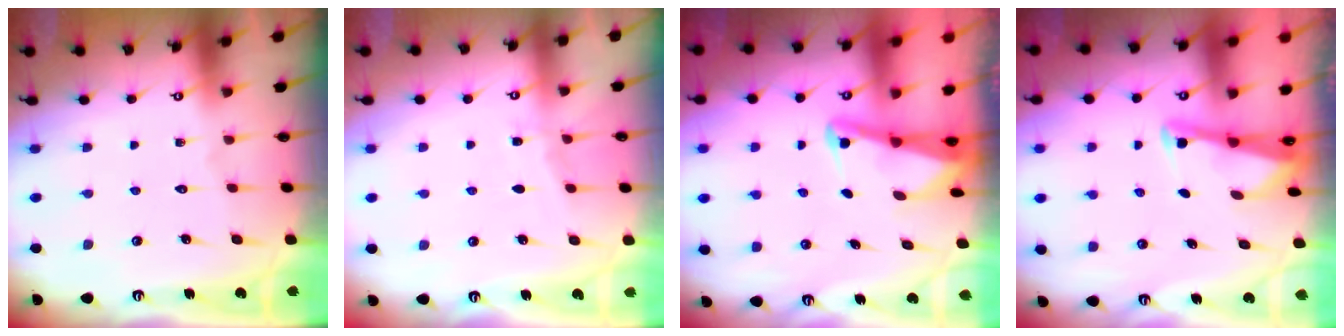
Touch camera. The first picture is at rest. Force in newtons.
{"total": 4.0, "press": 4.0, "slide": 0.5}
{"total": 2.5, "press": 2.5, "slide": 0.6}
{"total": 2.6, "press": 2.6, "slide": 0.1}